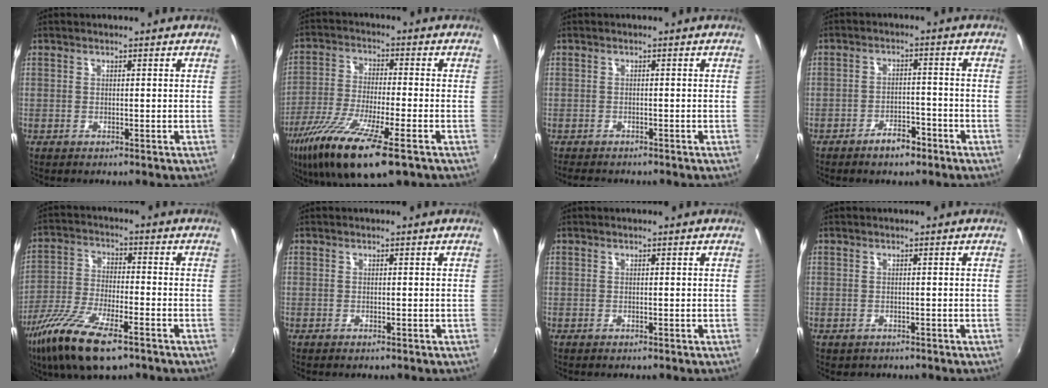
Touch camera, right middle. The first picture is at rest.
{"total": 16.7, "force": [-9.8, 3.2, 13.1], "torque": [-0.260, -0.056, -0.183]}
{"total": 3.1, "force": [-2.7, 1.1, 0.9], "torque": [-0.026, -0.012, -0.046]}
{"total": 4.7, "force": [-3.5, 2.0, 2.5], "torque": [-0.052, 0.003, -0.048]}
{"total": 14.9, "force": [-9.3, 4.5, 10.7], "torque": [-0.229, -0.039, -0.182]}
{"total": 0.0}
{"total": 0.0}
{"total": 0.9, "force": [-0.4, 0.8, 0.2], "torque": [-0.006, -0.003, -0.003]}